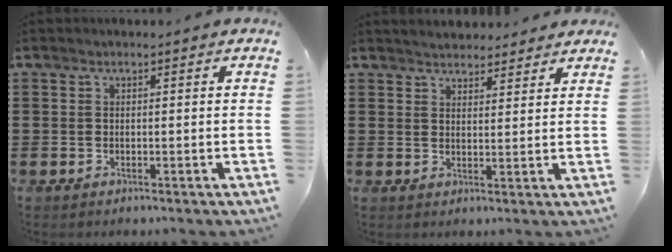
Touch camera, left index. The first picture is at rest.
{"total": 2.8, "force": [2.7, 0.4, 0.0], "torque": [-0.009, -0.005, 0.052]}